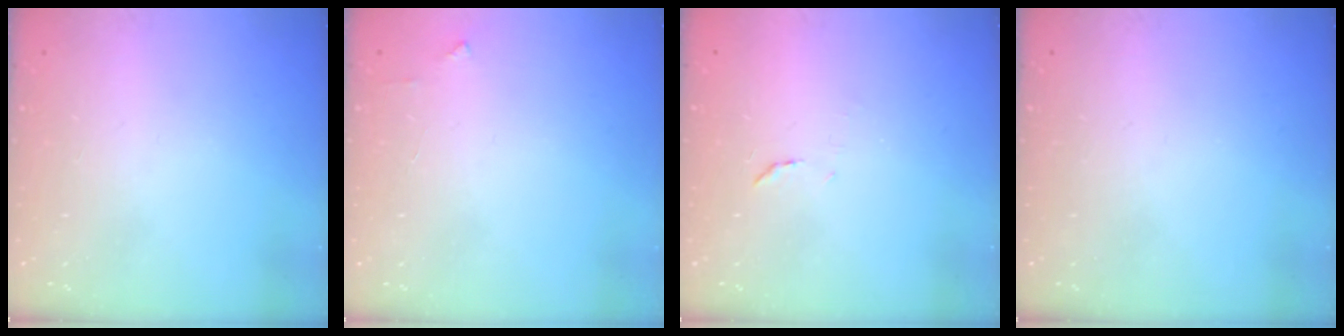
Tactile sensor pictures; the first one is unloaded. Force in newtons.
{"total": 2.6, "press": 2.6, "slide": 0.2}
{"total": 6.3, "press": 6.2, "slide": 0.6}
{"total": 0.0}